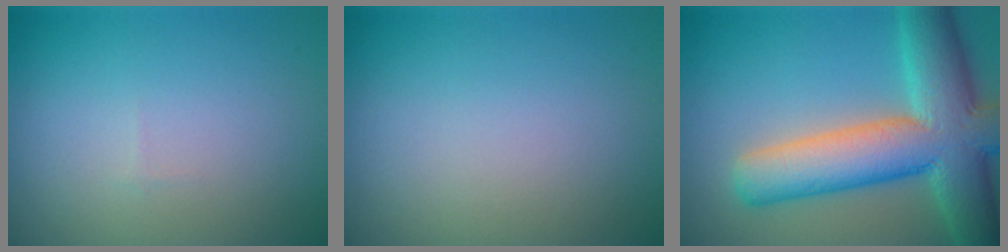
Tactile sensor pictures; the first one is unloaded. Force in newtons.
{"total": 0.0}
{"total": 11.8, "press": 11.8, "slide": 0.7}